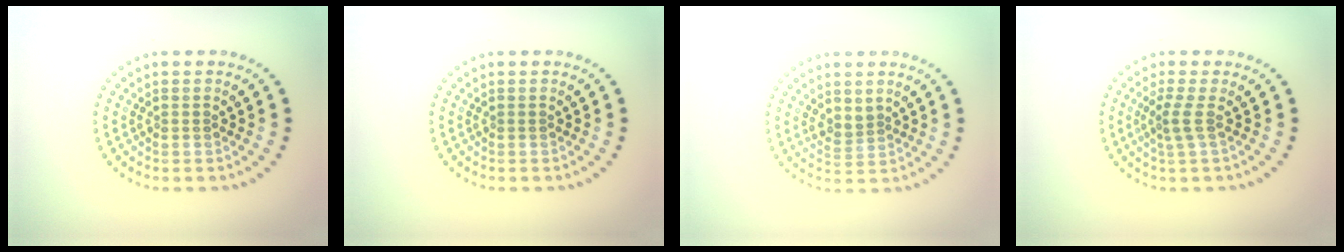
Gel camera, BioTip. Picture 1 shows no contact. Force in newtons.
{"total": 0.0}
{"total": 1.5, "press": 1.1, "slide": 1.1}
{"total": 1.9, "press": 1.3, "slide": 1.5}